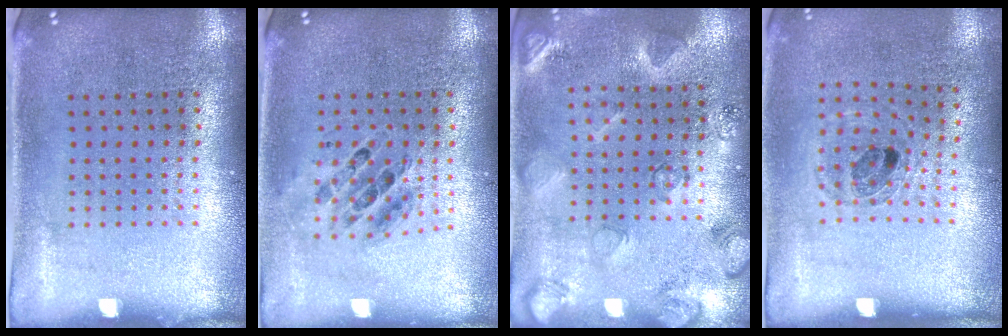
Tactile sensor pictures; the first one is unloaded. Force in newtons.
{"total": 0.7, "press": 0.7, "slide": 0.1}
{"total": 2.3, "press": 2.2, "slide": 0.4}
{"total": 0.9, "press": 0.9, "slide": 0.2}